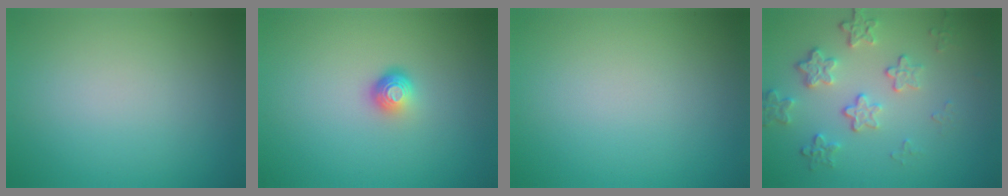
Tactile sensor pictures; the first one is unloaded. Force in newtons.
{"total": 1.9, "press": 1.3, "slide": 1.4}
{"total": 0.0}
{"total": 4.0, "press": 3.0, "slide": 2.6}